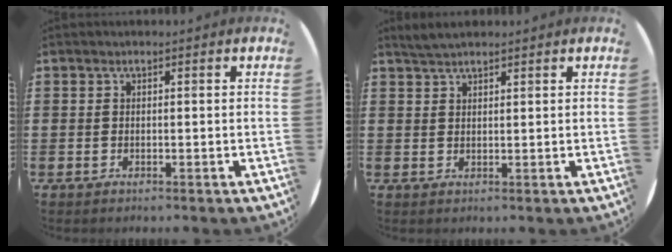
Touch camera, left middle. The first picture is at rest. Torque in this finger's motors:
{"motor_torque": [0.21, -0.19, 0.03, 0.02]}